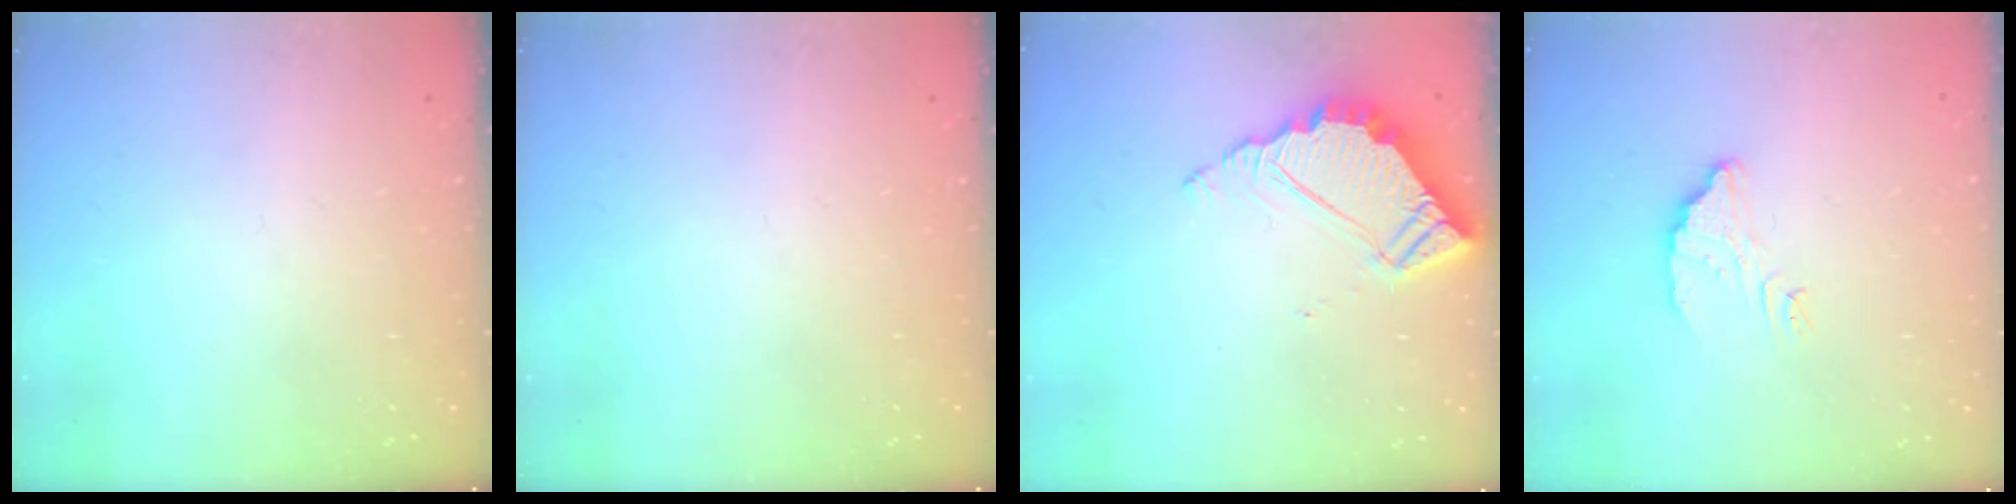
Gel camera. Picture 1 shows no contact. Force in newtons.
{"total": 0.0}
{"total": 6.4, "press": 6.4, "slide": 0.4}
{"total": 4.5, "press": 4.5, "slide": 0.2}